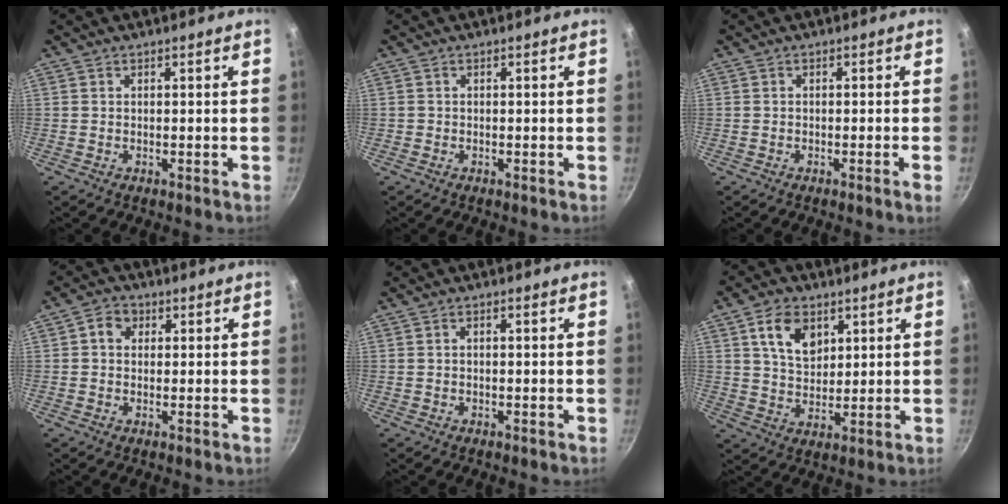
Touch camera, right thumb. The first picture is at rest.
{"total": 0.0}
{"total": 1.6, "force": [-0.7, -0.3, 1.4], "torque": [-0.031, 0.002, -0.010]}
{"total": 3.6, "force": [0.9, 3.1, 1.6], "torque": [-0.011, 0.002, 0.006]}
{"total": 0.9, "force": [-0.1, 0.4, 0.8], "torque": [-0.021, 0.008, -0.001]}
{"total": 8.6, "force": [3.7, 5.9, 5.1], "torque": [-0.067, -0.014, 0.069]}